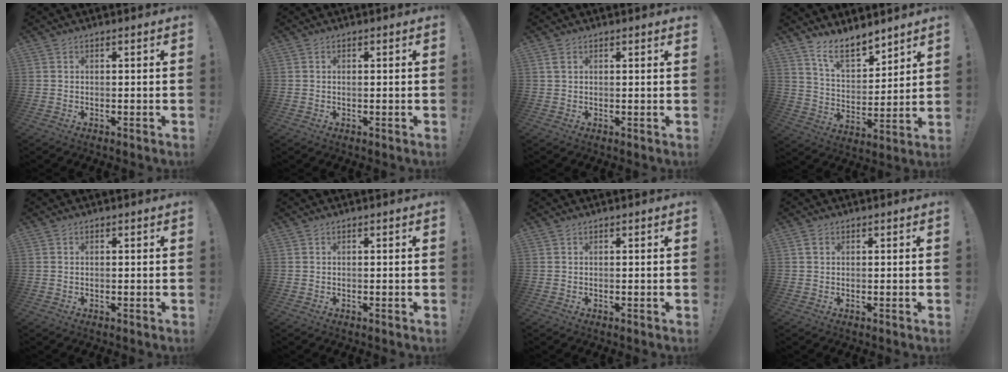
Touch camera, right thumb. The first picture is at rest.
{"total": 0.0}
{"total": 1.4, "force": [1.0, 0.4, 1.0], "torque": [-0.005, -0.006, 0.014]}
{"total": 11.5, "force": [9.4, 4.4, 5.0], "torque": [-0.091, -0.065, 0.178]}
{"total": 0.0}
{"total": 0.0}
{"total": 0.0}
{"total": 1.4, "force": [0.6, 1.0, 0.8], "torque": [-0.013, 0.002, 0.011]}